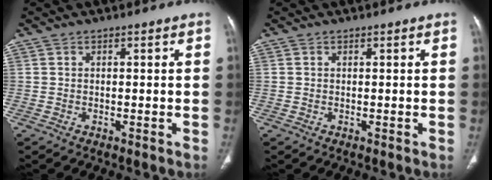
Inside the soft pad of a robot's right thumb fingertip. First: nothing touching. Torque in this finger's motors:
{"motor_torque": [0.11, 0.06, -0.08, 0.07, 0.00]}